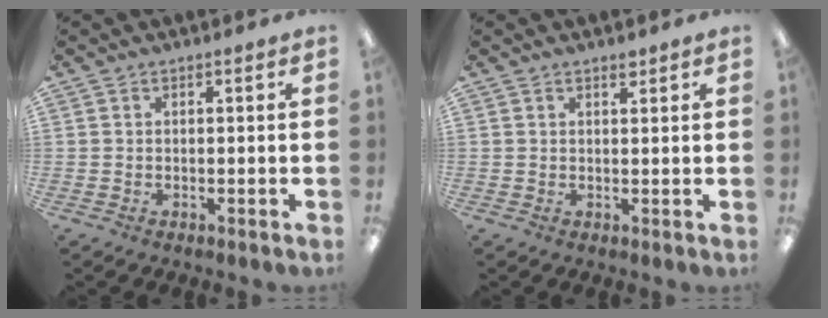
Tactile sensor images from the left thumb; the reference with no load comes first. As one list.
[{"total": 1.5, "force": [1.3, 0.5, 0.6], "torque": [-0.006, -0.004, 0.022]}]